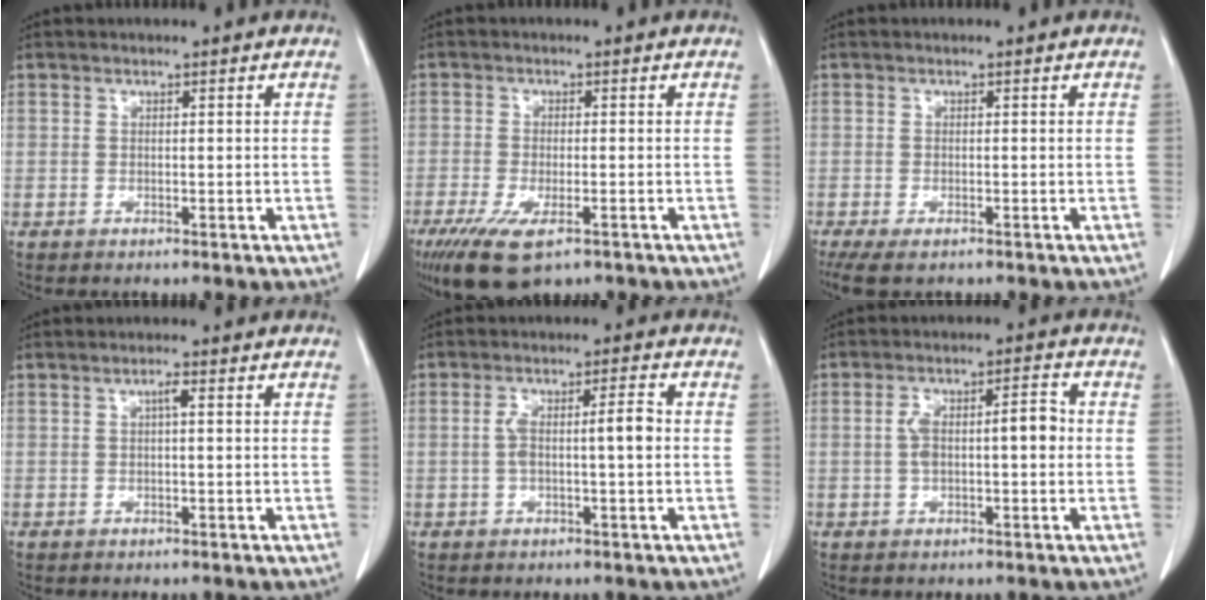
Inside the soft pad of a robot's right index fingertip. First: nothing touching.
{"total": 8.9, "force": [-5.4, 2.9, 6.4], "torque": [-0.112, -0.021, -0.086]}
{"total": 5.7, "force": [-4.0, 2.1, 3.4], "torque": [-0.064, -0.016, -0.065]}
{"total": 1.4, "force": [0.3, 0.2, 1.3], "torque": [-0.025, 0.004, 0.005]}
{"total": 5.4, "force": [-0.2, 0.9, 5.3], "torque": [-0.105, 0.021, -0.002]}
{"total": 6.8, "force": [-0.1, 2.2, 6.4], "torque": [-0.124, 0.031, -0.002]}